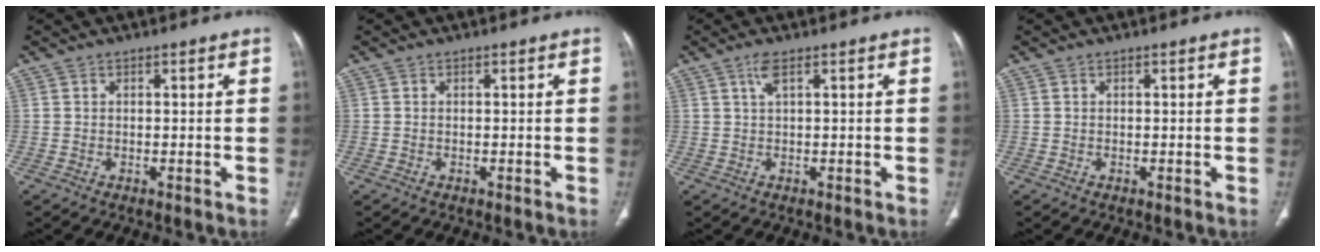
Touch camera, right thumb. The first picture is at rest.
{"total": 0.0}
{"total": 1.9, "force": [0.8, 0.4, 1.7], "torque": [-0.044, 0.006, 0.020]}
{"total": 0.0}